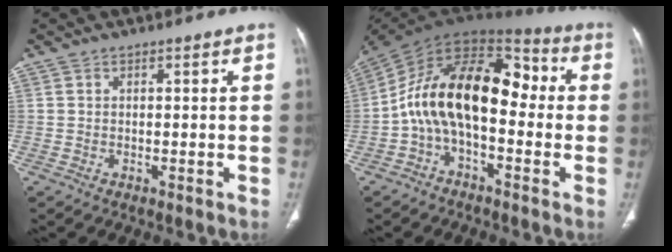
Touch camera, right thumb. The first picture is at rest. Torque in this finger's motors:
{"motor_torque": [-0.06, 1.06, 2.09, -0.68, 0.43]}